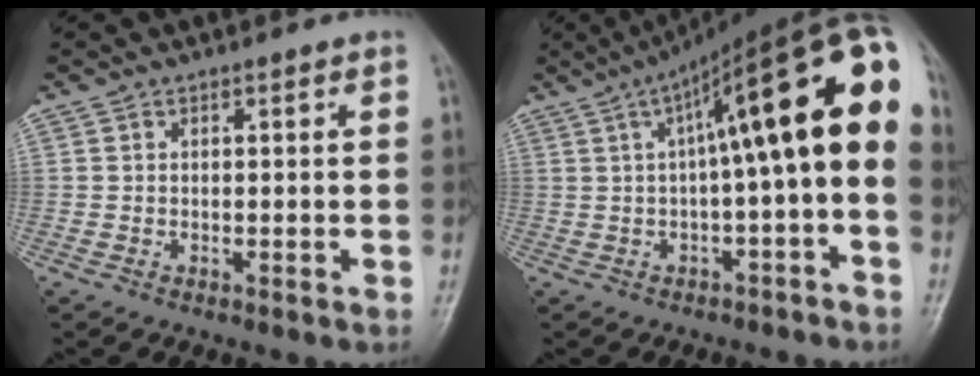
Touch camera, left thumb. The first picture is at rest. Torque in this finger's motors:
{"motor_torque": [0.70, 2.89, 2.12, -0.64, 0.41]}